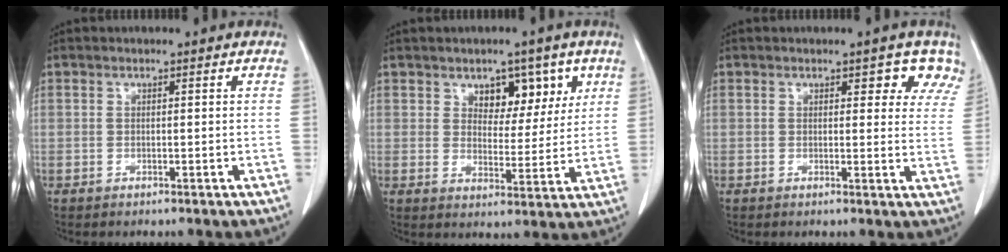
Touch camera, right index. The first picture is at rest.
{"total": 6.9, "force": [3.7, 4.2, 4.1], "torque": [-0.045, 0.008, 0.059]}
{"total": 4.7, "force": [3.6, 2.3, 1.9], "torque": [0.001, -0.006, 0.025]}